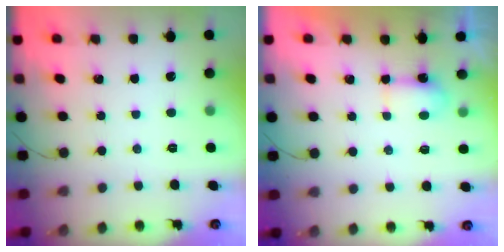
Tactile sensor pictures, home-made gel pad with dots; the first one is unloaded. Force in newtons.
{"total": 3.8, "press": 3.7, "slide": 1.0}